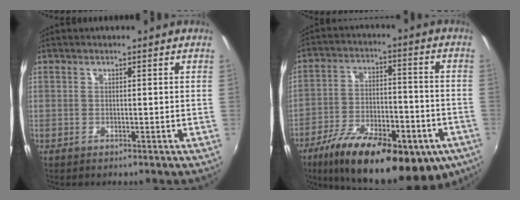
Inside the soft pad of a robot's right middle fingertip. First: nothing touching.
{"total": 26.0, "force": [-15.6, 10.2, 18.1], "torque": [-0.317, -0.037, -0.226]}